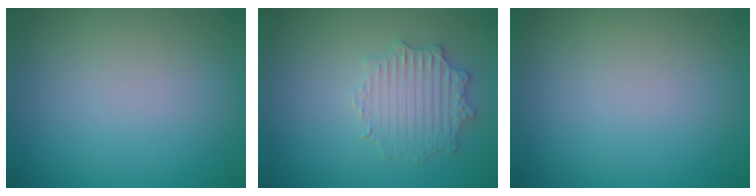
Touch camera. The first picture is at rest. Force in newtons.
{"total": 2.9, "press": 2.9, "slide": 0.1}
{"total": 0.0}